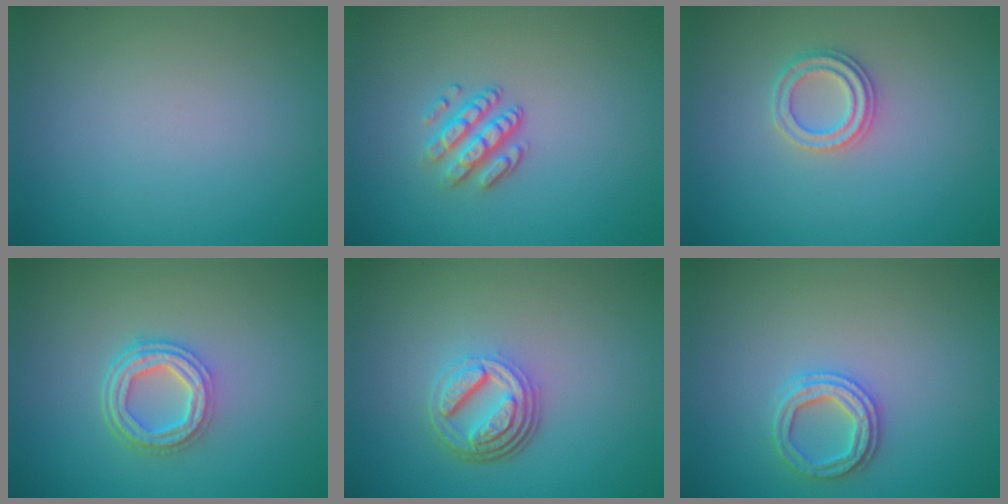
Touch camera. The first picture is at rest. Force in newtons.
{"total": 2.9, "press": 2.3, "slide": 1.6}
{"total": 2.2, "press": 2.1, "slide": 0.6}
{"total": 4.1, "press": 3.0, "slide": 2.8}
{"total": 4.7, "press": 3.4, "slide": 3.2}
{"total": 2.4, "press": 2.4, "slide": 0.2}